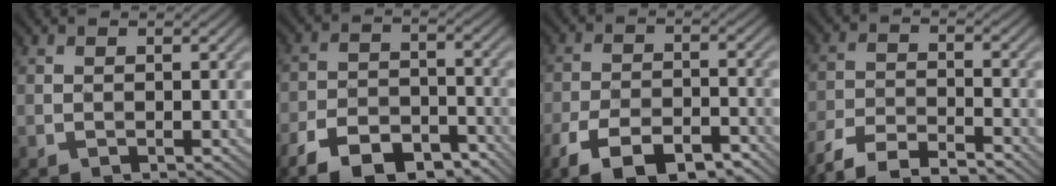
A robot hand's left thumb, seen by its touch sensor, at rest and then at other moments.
{"total": 9.9, "force": [-7.4, 4.3, 5.0], "torque": [-0.094, -0.004, -0.133]}
{"total": 9.4, "force": [-6.7, 3.7, 5.6], "torque": [-0.100, -0.001, -0.124]}
{"total": 7.3, "force": [-6.4, 1.5, 3.1], "torque": [-0.068, -0.002, -0.128]}